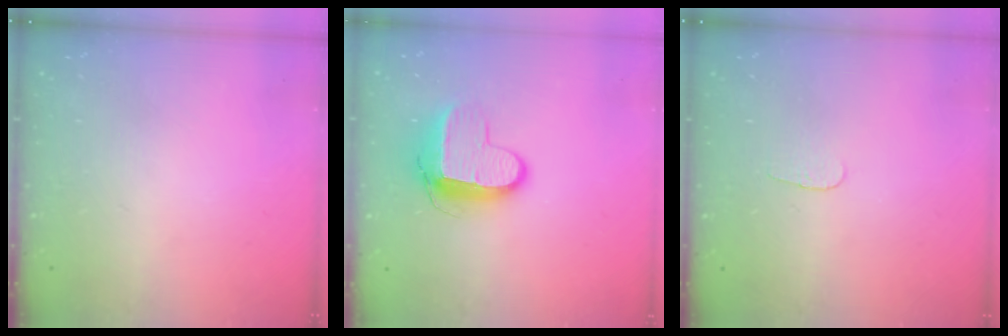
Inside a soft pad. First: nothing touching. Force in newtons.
{"total": 10.8, "press": 10.8, "slide": 0.9}
{"total": 2.8, "press": 2.8, "slide": 0.3}